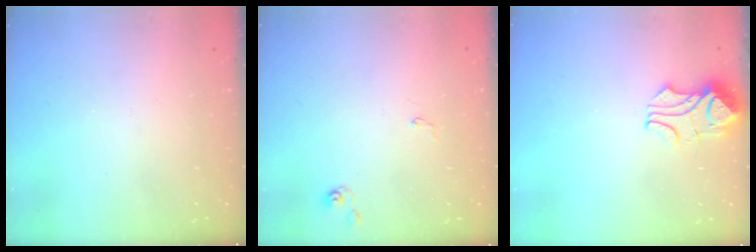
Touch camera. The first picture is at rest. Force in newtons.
{"total": 0.6, "press": 0.6, "slide": 0.1}
{"total": 3.7, "press": 3.6, "slide": 0.9}